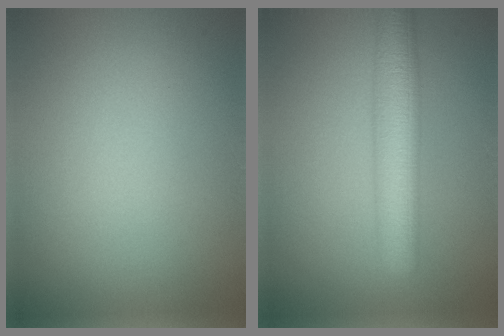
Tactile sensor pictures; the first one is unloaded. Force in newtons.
{"total": 6.2, "press": 6.2, "slide": 0.2}